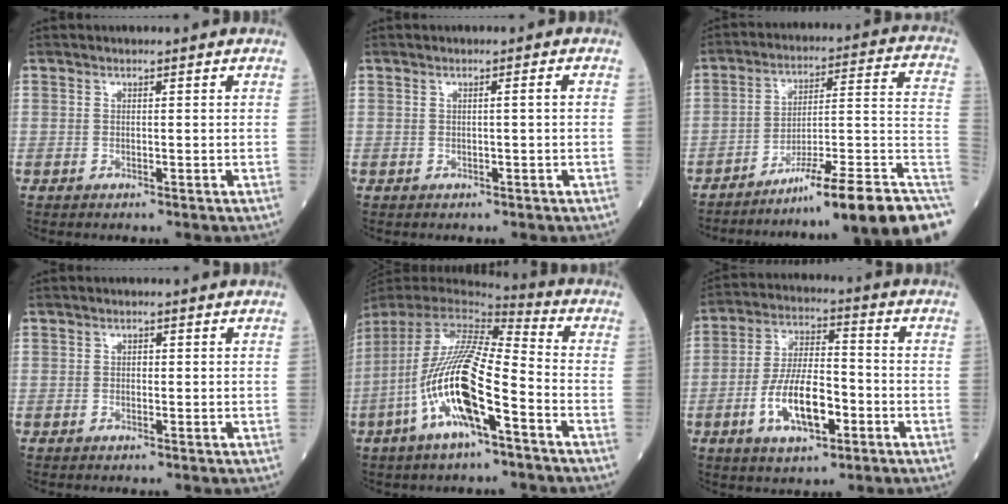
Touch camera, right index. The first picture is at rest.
{"total": 0.8, "force": [-0.1, -0.2, 0.8], "torque": [-0.013, 0.001, 0.000]}
{"total": 19.9, "force": [-13.6, -0.3, 14.5], "torque": [-0.125, 0.029, -0.212]}
{"total": 0.5, "force": [0.0, 0.4, 0.3], "torque": [-0.004, 0.002, -0.002]}
{"total": 17.4, "force": [-6.5, 3.0, 15.8], "torque": [-0.335, -0.016, -0.125]}
{"total": 10.9, "force": [-3.7, 4.0, 9.4], "torque": [-0.183, 0.006, -0.067]}